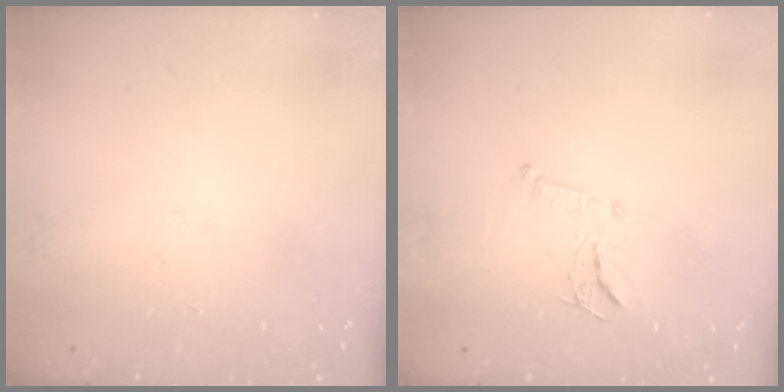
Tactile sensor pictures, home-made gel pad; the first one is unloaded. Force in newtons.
{"total": 9.7, "press": 9.7, "slide": 0.3}